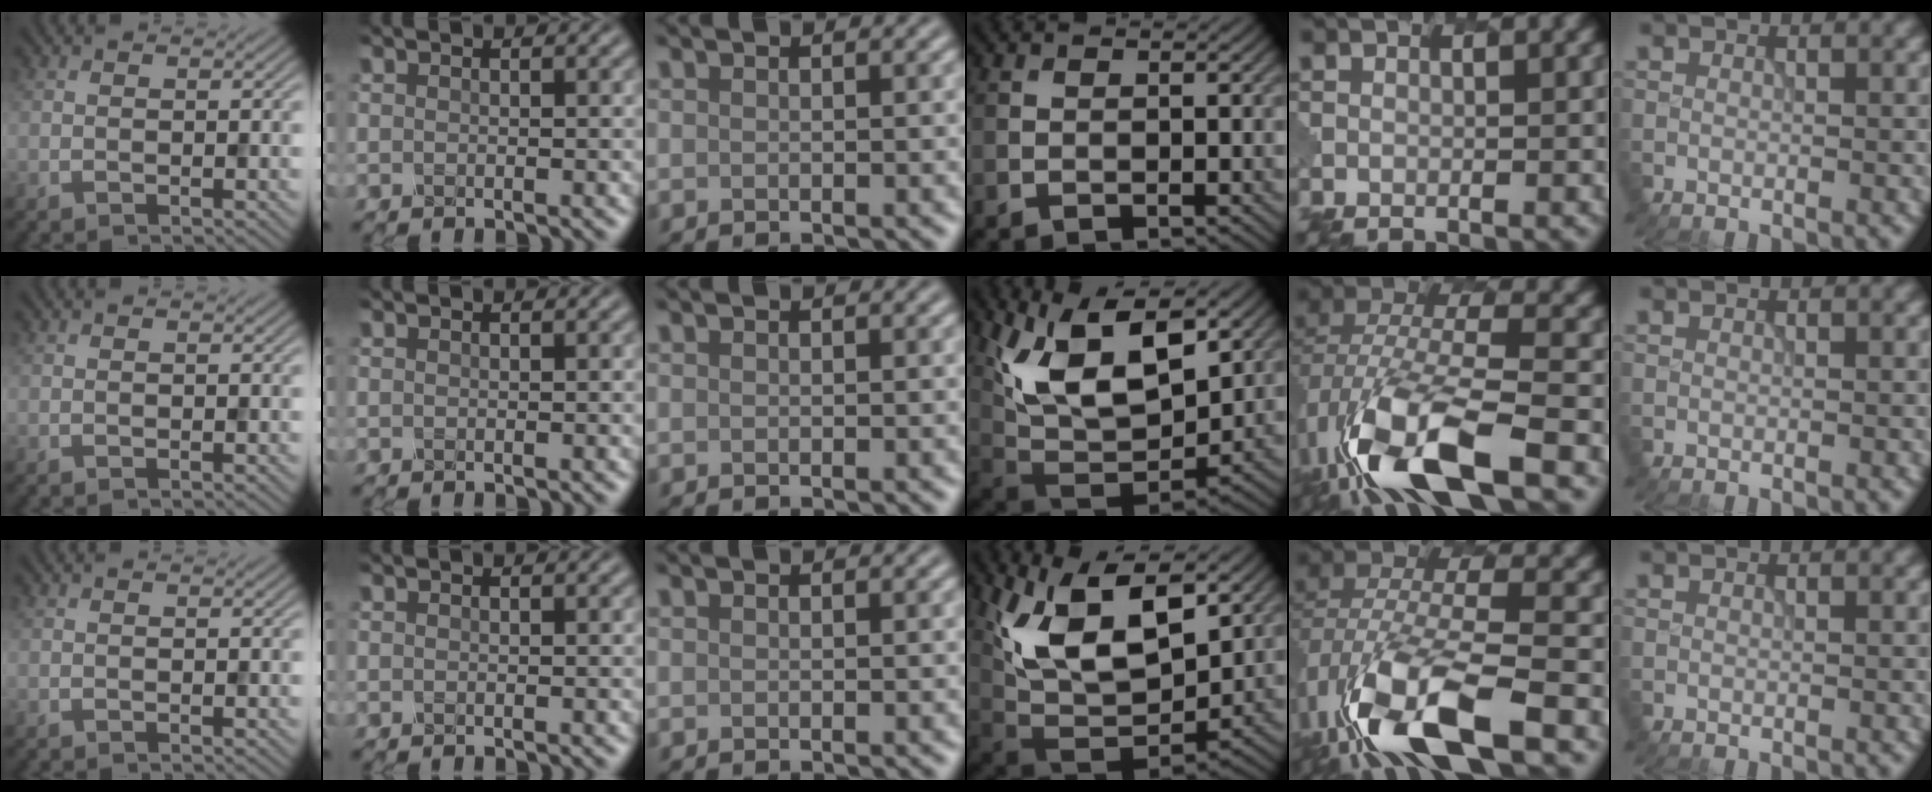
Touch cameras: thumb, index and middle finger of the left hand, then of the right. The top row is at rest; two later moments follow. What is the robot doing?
{"motion": "insert", "object": "pen bag"}